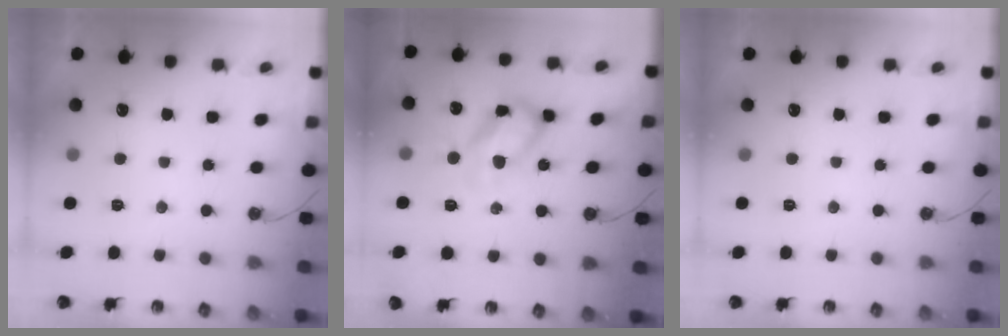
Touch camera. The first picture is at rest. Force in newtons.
{"total": 17.2, "press": 17.2, "slide": 0.9}
{"total": 0.0}